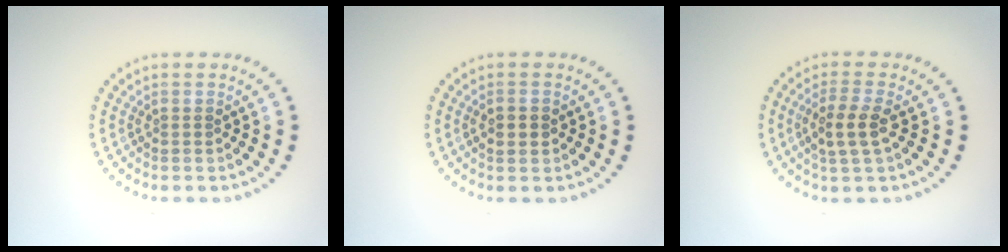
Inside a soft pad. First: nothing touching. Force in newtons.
{"total": 2.1, "press": 2.1, "slide": 0.1}
{"total": 2.8, "press": 2.6, "slide": 1.1}